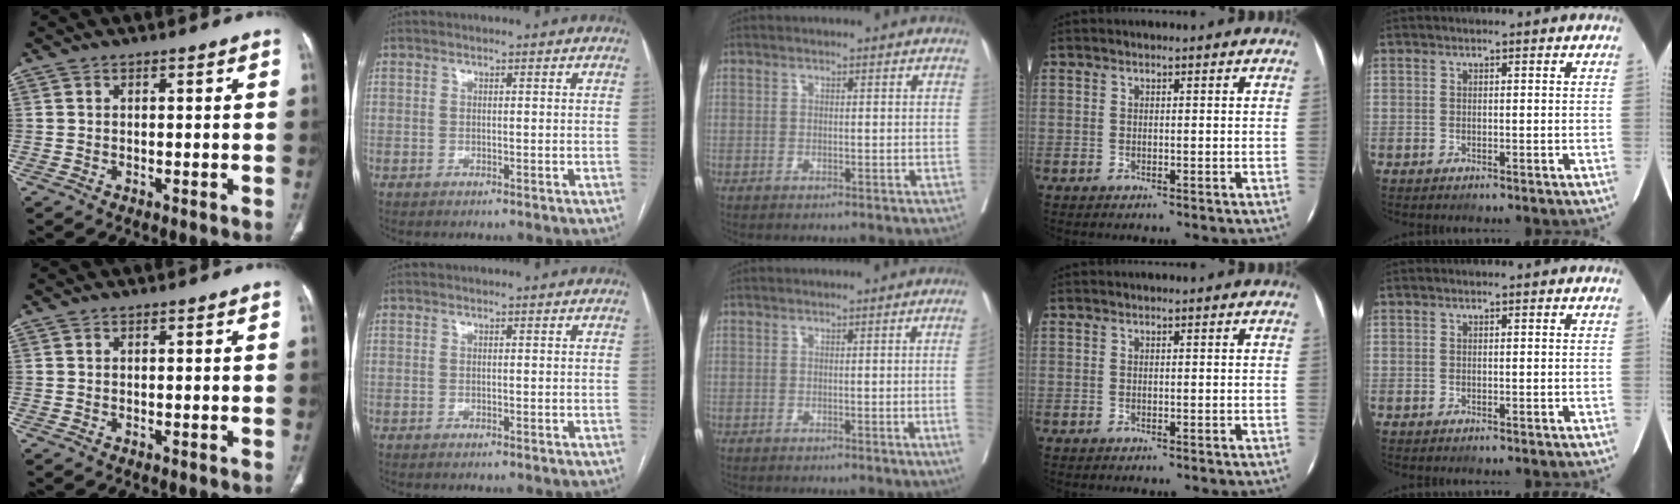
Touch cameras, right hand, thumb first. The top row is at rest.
{"middle": {"total": 2.7, "force": [-0.5, 0.0, 2.7], "torque": [-0.036, 0.002, -0.006]}}